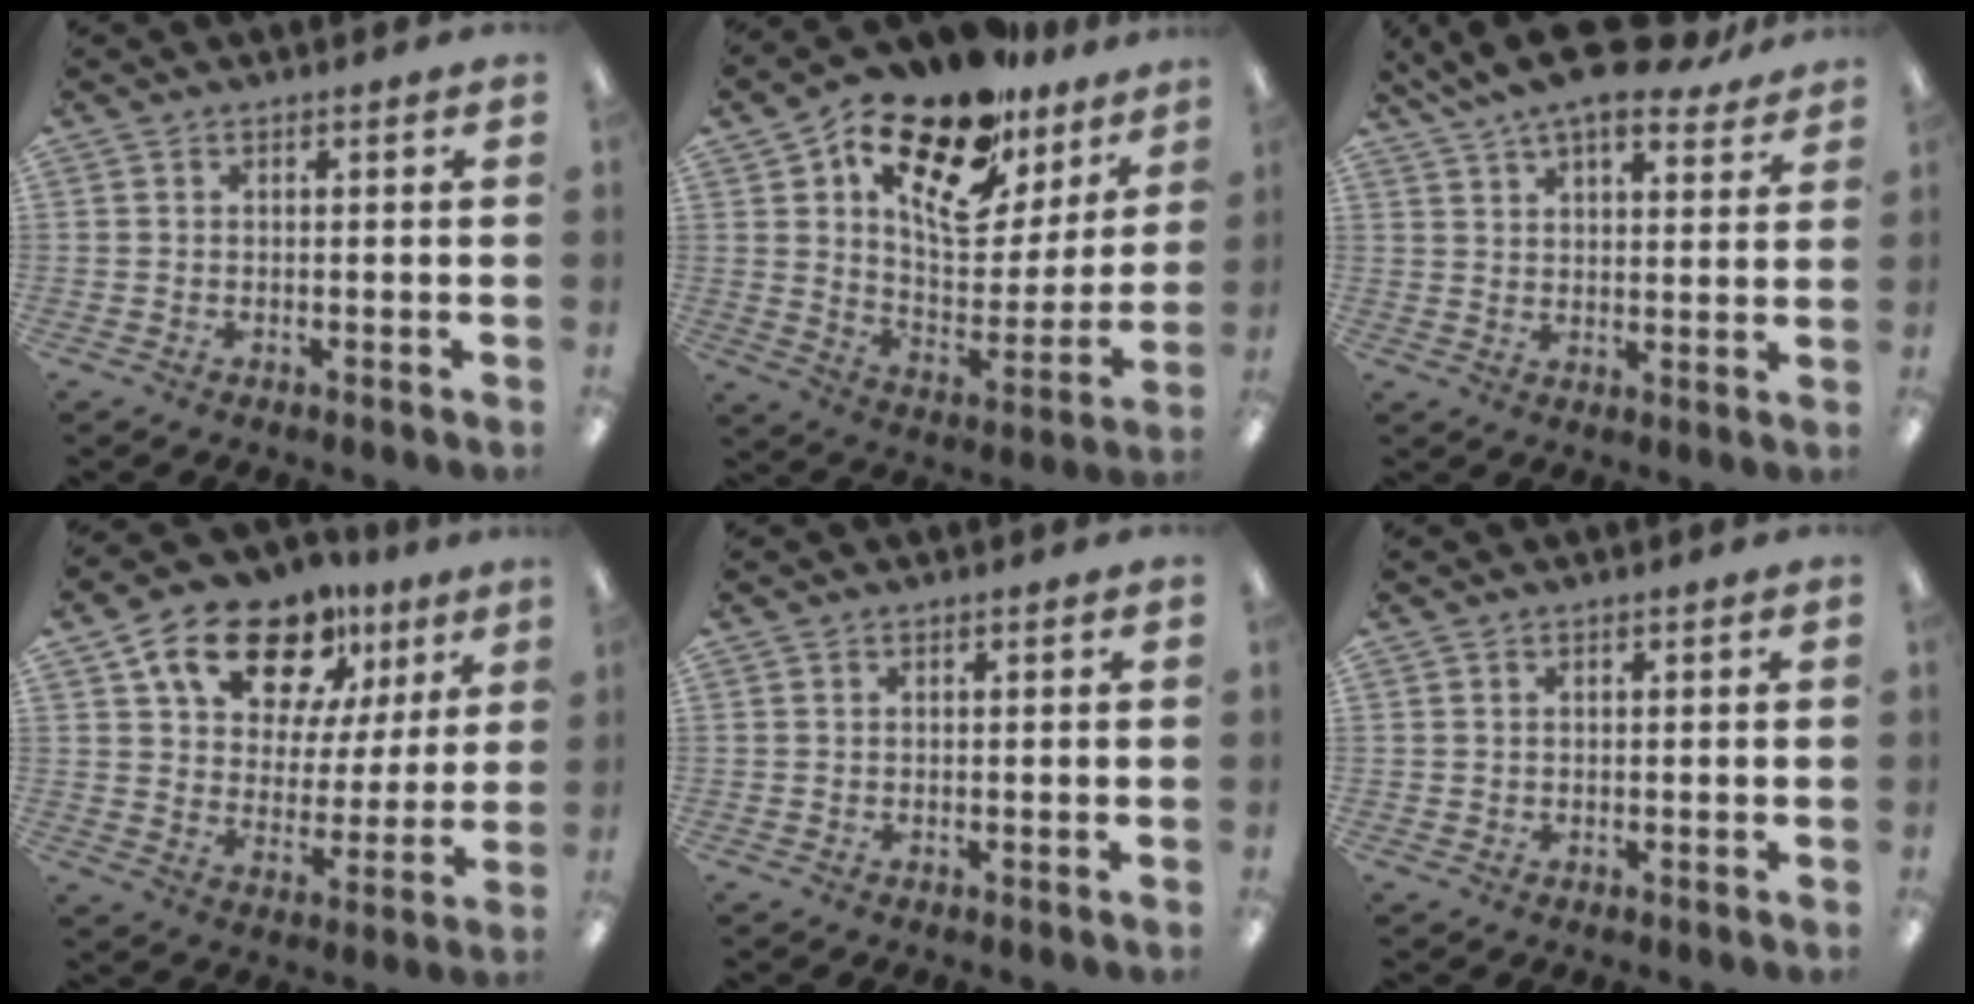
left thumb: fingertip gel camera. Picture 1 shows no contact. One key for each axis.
{"total": 21.6, "fx": 14.5, "fy": 10.3, "fz": 12.2, "tx": -0.185, "ty": -0.093, "tz": 0.252}
{"total": 12.0, "fx": 9.6, "fy": 3.7, "fz": 6.2, "tx": -0.104, "ty": -0.048, "tz": 0.170}
{"total": 17.7, "fx": 11.7, "fy": 10.0, "fz": 8.9, "tx": -0.140, "ty": -0.065, "tz": 0.206}
{"total": 0.0}
{"total": 0.6, "fx": 0.3, "fy": 0.5, "fz": 0.0, "tx": 0.000, "ty": 0.003, "tz": 0.005}